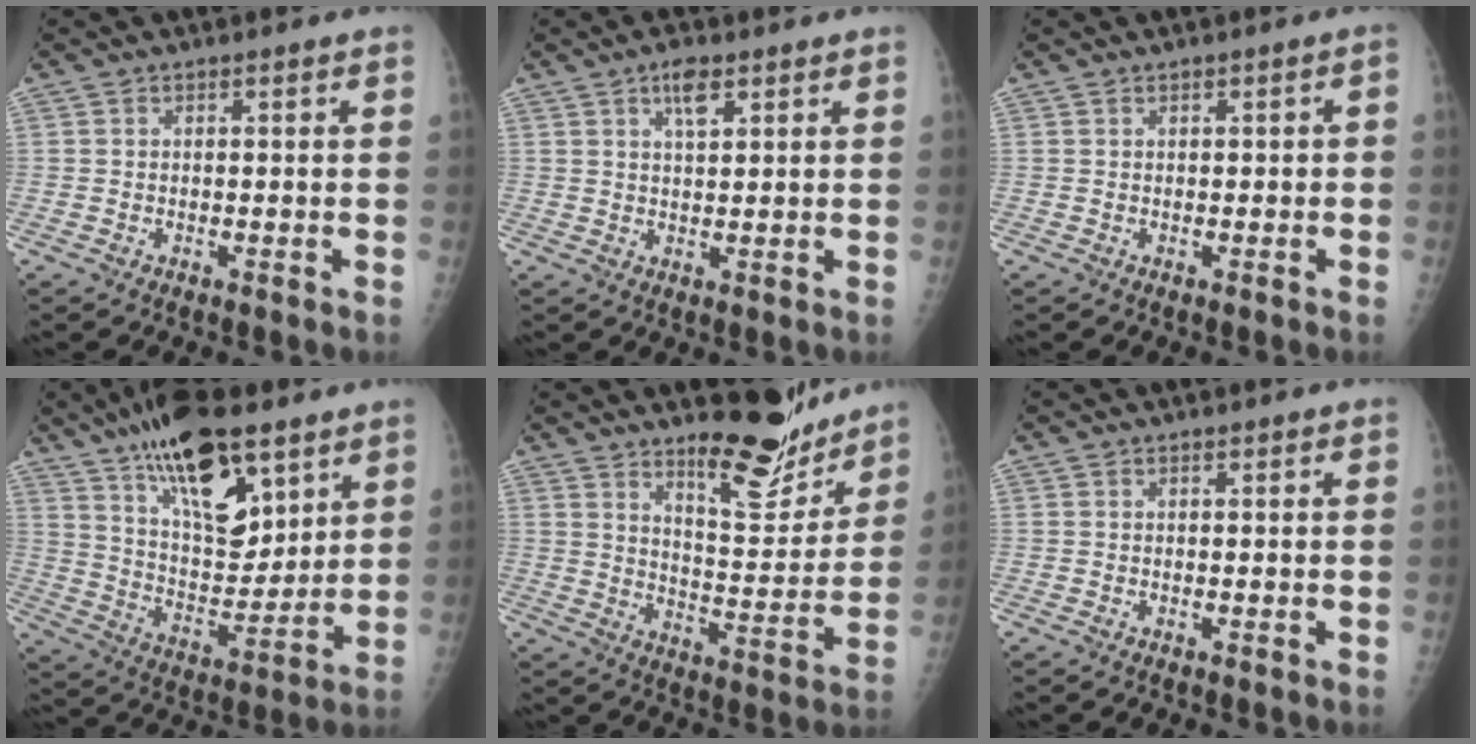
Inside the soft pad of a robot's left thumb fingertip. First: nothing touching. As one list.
[{"total": 4.0, "force": [2.2, 1.5, 2.9], "torque": [-0.045, -0.008, 0.038]}, {"total": 1.0, "force": [0.0, 0.6, 0.8], "torque": [-0.005, 0.010, -0.001]}, {"total": 20.5, "force": [12.4, 8.8, 13.7], "torque": [-0.196, -0.062, 0.221]}, {"total": 13.2, "force": [10.8, 3.9, 6.5], "torque": [-0.055, -0.093, 0.171]}, {"total": 0.0}]